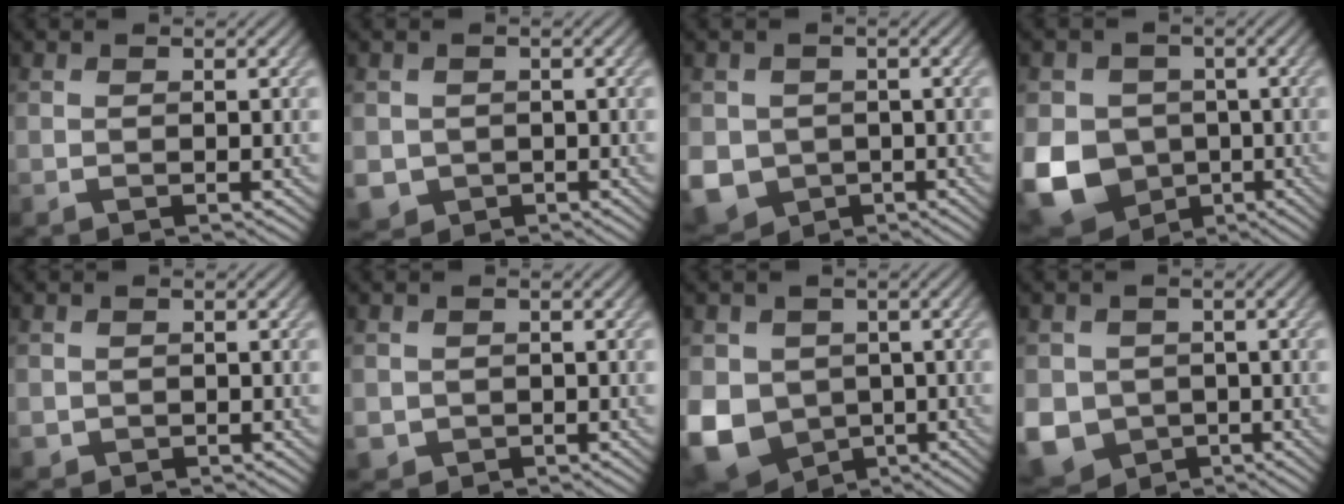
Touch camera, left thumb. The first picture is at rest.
{"total": 3.0, "force": [-0.6, 2.9, 0.8], "torque": [-0.034, -0.019, -0.012]}
{"total": 7.1, "force": [-1.5, 6.2, 3.0], "torque": [-0.087, -0.030, -0.033]}
{"total": 12.8, "force": [-3.3, 11.0, 5.6], "torque": [-0.154, -0.041, -0.078]}
{"total": 1.1, "force": [-0.1, 1.1, 0.1], "torque": [-0.005, -0.008, -0.001]}
{"total": 1.7, "force": [-0.2, 1.7, 0.3], "torque": [-0.012, -0.012, -0.003]}
{"total": 10.4, "force": [-1.9, 8.6, 5.4], "torque": [-0.157, -0.036, -0.034]}
{"total": 8.1, "force": [-1.9, 7.1, 3.4], "torque": [-0.097, -0.033, -0.042]}